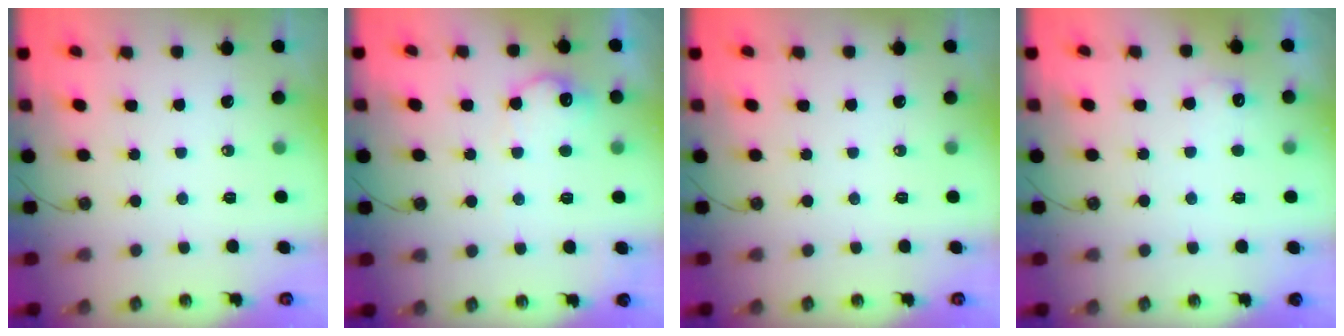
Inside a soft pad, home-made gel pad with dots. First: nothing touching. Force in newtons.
{"total": 10.5, "press": 10.5, "slide": 0.3}
{"total": 0.0}
{"total": 6.6, "press": 6.6, "slide": 0.5}